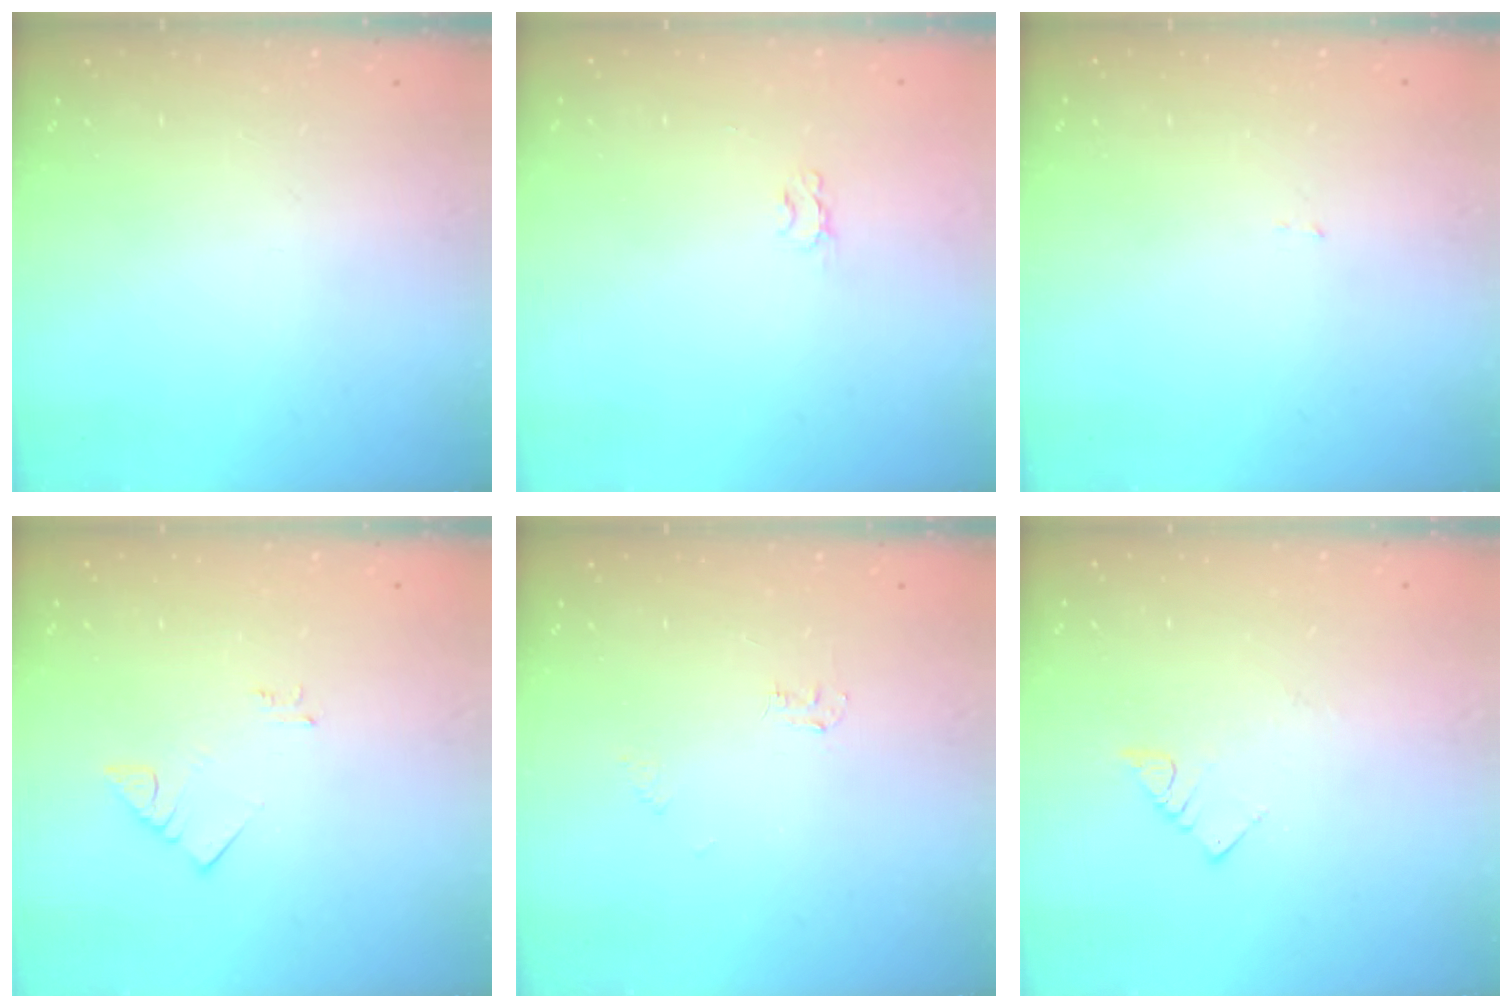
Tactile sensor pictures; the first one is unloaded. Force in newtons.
{"total": 2.0, "press": 2.0, "slide": 0.3}
{"total": 1.6, "press": 1.6, "slide": 0.1}
{"total": 2.7, "press": 2.7, "slide": 0.2}
{"total": 2.8, "press": 2.8, "slide": 0.4}
{"total": 4.0, "press": 3.9, "slide": 0.5}